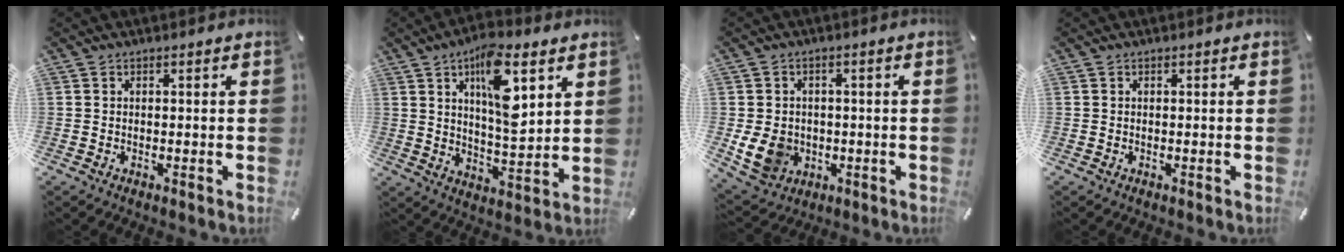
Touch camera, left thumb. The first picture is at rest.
{"total": 13.8, "force": [6.5, 5.3, 11.0], "torque": [-0.173, -0.024, 0.108]}
{"total": 8.2, "force": [-1.3, 7.1, 3.9], "torque": [-0.088, 0.006, -0.022]}
{"total": 0.0}